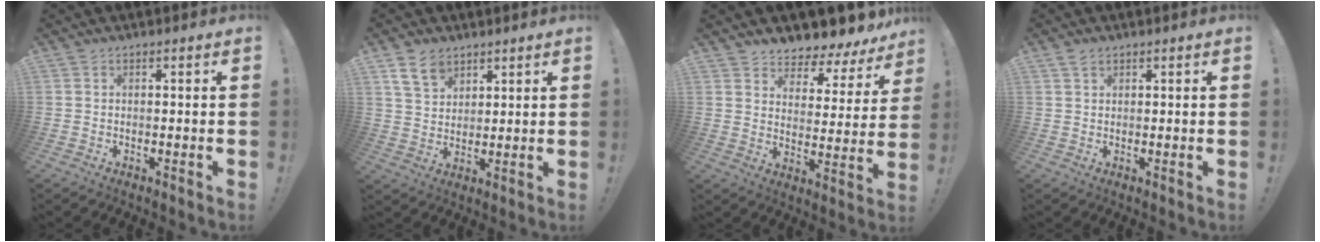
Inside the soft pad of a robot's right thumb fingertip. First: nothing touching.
{"total": 8.1, "force": [5.5, 5.0, 3.4], "torque": [-0.056, -0.024, 0.106]}
{"total": 5.4, "force": [4.7, 2.2, 1.3], "torque": [-0.011, -0.063, 0.080]}
{"total": 1.9, "force": [1.4, 0.9, 0.8], "torque": [-0.016, -0.003, 0.026]}